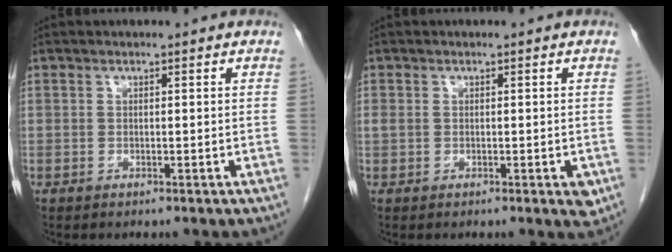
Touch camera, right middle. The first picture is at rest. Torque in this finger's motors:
{"motor_torque": [0.69, -0.02, 0.14, 0.04]}